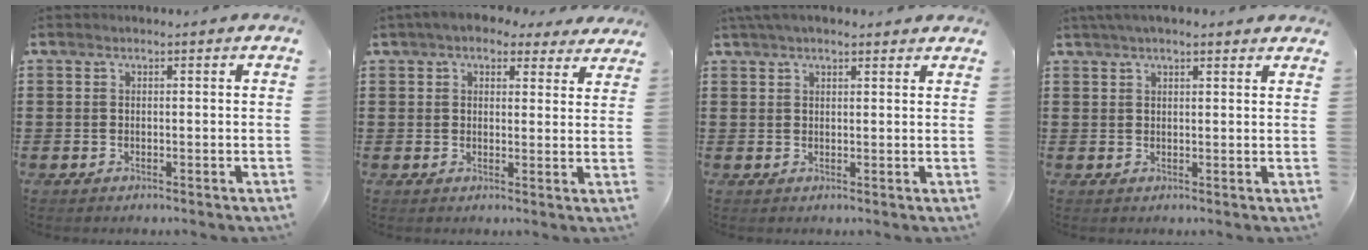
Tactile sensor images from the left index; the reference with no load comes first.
{"total": 4.3, "force": [3.5, 1.7, 1.7], "torque": [-0.046, -0.001, 0.065]}
{"total": 3.1, "force": [2.5, 0.7, 1.6], "torque": [-0.037, 0.005, 0.047]}
{"total": 2.8, "force": [2.3, 0.5, 1.6], "torque": [-0.036, 0.006, 0.042]}